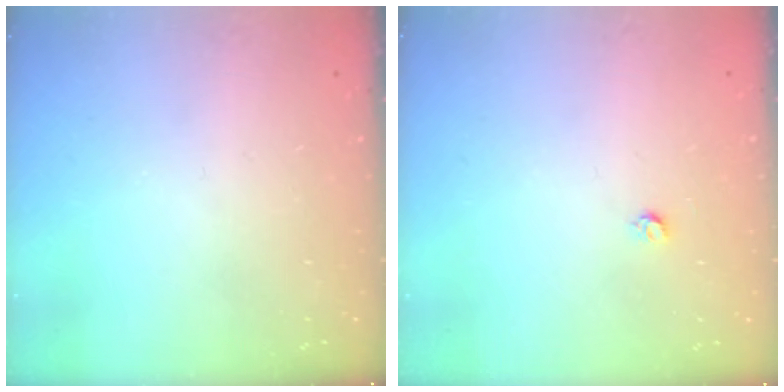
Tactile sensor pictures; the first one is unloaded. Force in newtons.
{"total": 3.0, "press": 3.0, "slide": 0.2}